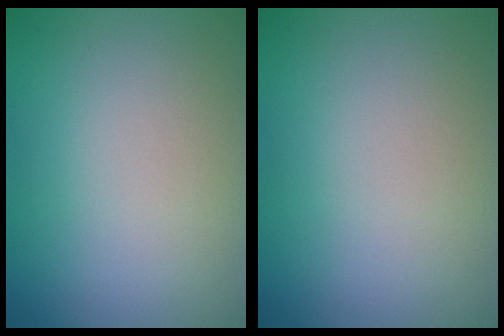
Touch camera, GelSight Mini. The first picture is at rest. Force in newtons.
{"total": 0.0}